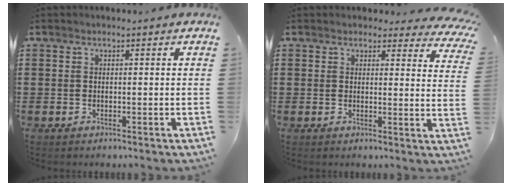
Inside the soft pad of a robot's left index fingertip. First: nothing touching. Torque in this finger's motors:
{"motor_torque": [2.14, 0.00, 0.42, -0.02]}